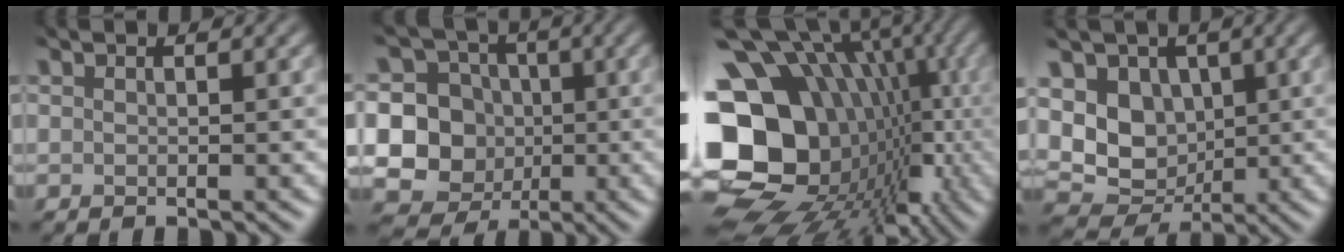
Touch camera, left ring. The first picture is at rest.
{"total": 10.9, "force": [-2.0, 10.0, 3.7], "torque": [-0.061, 0.024, -0.072]}
{"total": 18.6, "force": [-2.7, 14.8, 10.9], "torque": [-0.173, -0.005, -0.019]}
{"total": 8.0, "force": [0.0, 6.2, 5.0], "torque": [-0.090, -0.010, -0.003]}